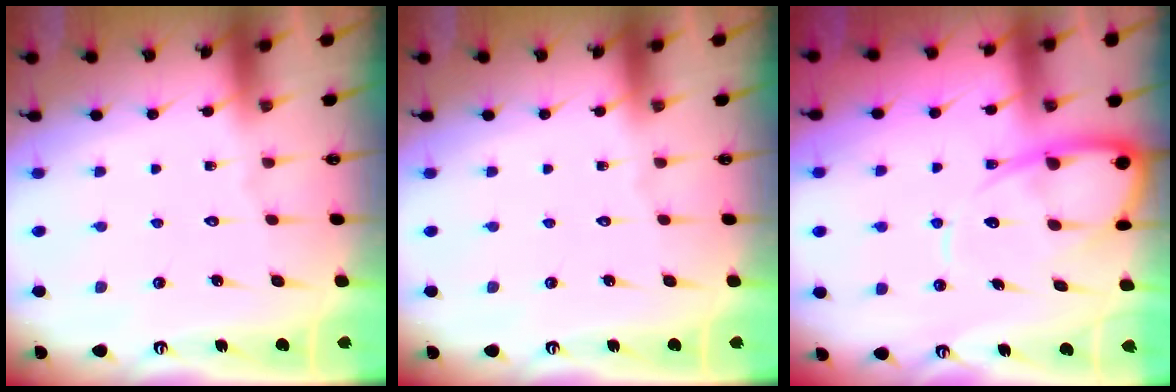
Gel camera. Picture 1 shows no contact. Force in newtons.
{"total": 0.0}
{"total": 10.5, "press": 10.5, "slide": 0.8}